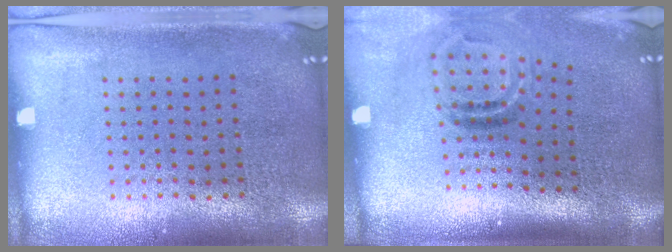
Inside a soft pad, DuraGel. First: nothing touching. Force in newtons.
{"total": 2.0, "press": 1.2, "slide": 1.6}